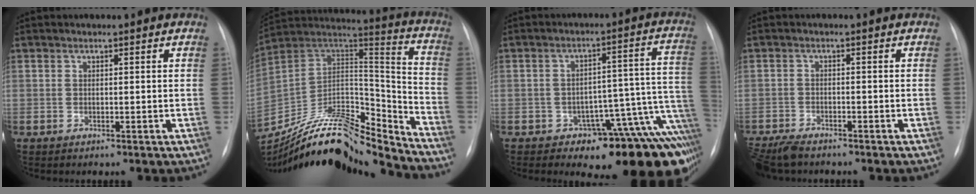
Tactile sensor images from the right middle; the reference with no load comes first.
{"total": 21.8, "force": [-19.9, 3.4, 8.3], "torque": [-0.157, 0.037, -0.339]}
{"total": 15.7, "force": [-10.4, 5.1, 10.5], "torque": [-0.013, 0.065, -0.125]}
{"total": 6.3, "force": [-5.5, 1.7, 2.6], "torque": [-0.043, -0.016, -0.094]}